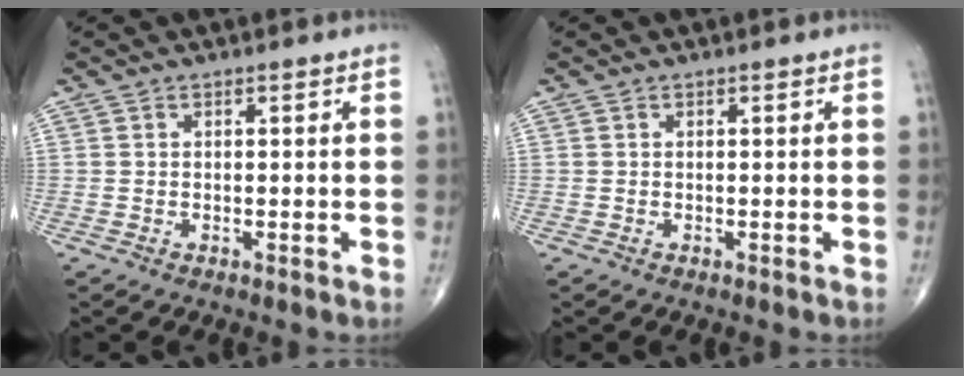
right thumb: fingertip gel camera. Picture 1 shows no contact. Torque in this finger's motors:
{"motor_torque": [-0.06, 0.06, 0.01, 0.02, 0.01]}